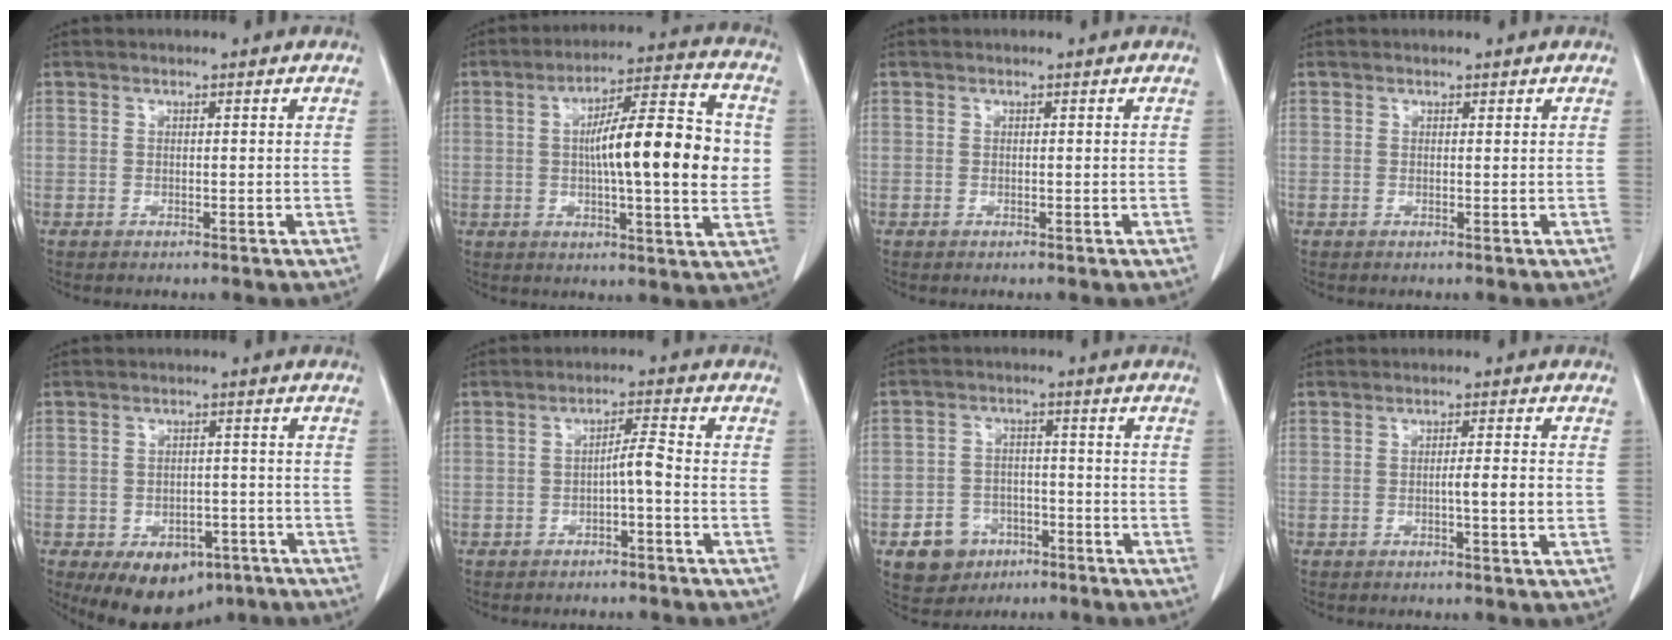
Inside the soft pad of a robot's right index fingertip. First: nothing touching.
{"total": 16.4, "force": [0.8, 2.6, 16.2], "torque": [-0.246, 0.023, 0.006]}
{"total": 0.0}
{"total": 0.0}
{"total": 9.3, "force": [-5.4, 6.0, 4.7], "torque": [-0.061, 0.007, -0.071]}
{"total": 3.1, "force": [-1.1, 0.1, 2.9], "torque": [-0.045, 0.008, -0.019]}
{"total": 6.6, "force": [-3.3, 5.5, 1.8], "torque": [-0.032, 0.011, -0.042]}
{"total": 3.4, "force": [-0.5, -0.1, 3.3], "torque": [-0.053, -0.001, -0.008]}